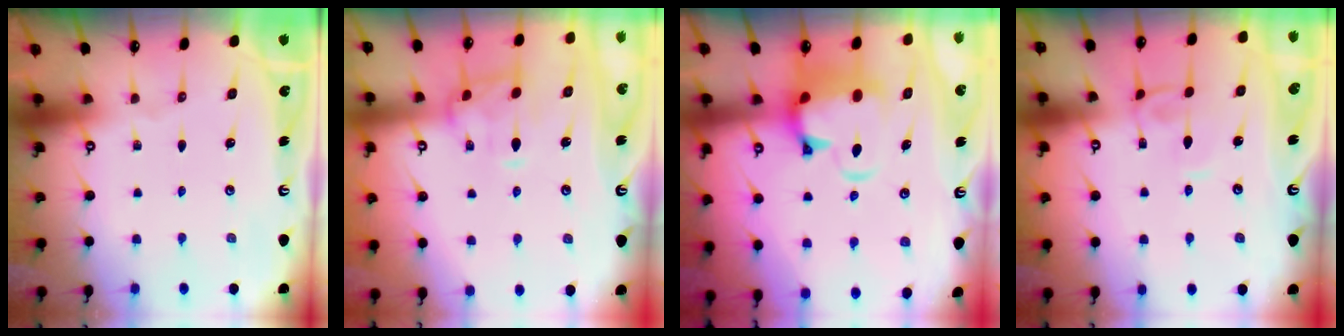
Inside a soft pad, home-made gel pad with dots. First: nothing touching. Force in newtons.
{"total": 3.6, "press": 3.3, "slide": 1.4}
{"total": 4.7, "press": 4.4, "slide": 1.4}
{"total": 2.9, "press": 2.9, "slide": 0.2}